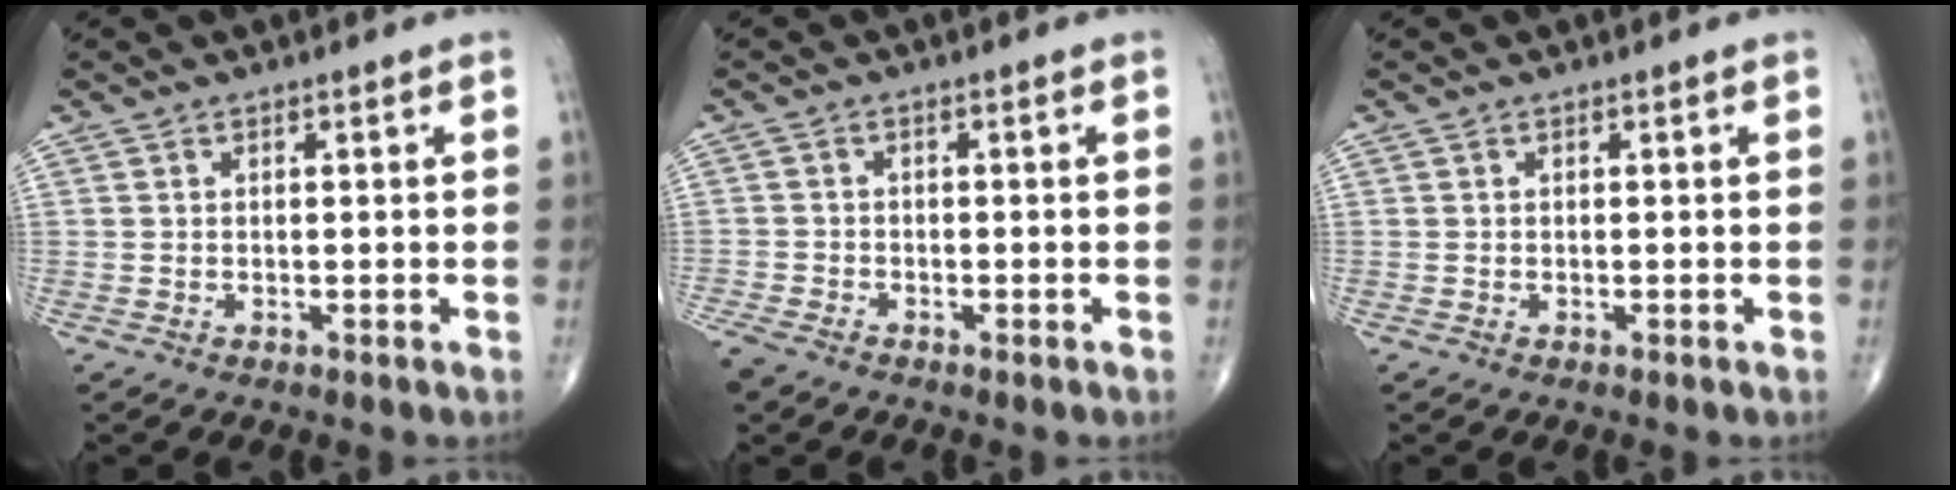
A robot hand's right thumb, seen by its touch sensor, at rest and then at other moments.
{"total": 3.9, "force": [-3.1, 1.9, 1.4], "torque": [-0.040, -0.001, -0.063]}
{"total": 0.0}